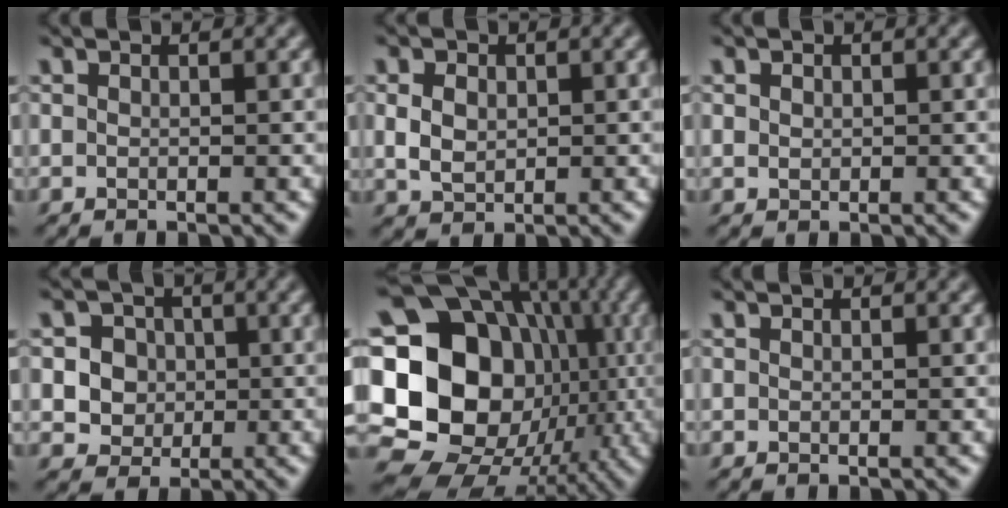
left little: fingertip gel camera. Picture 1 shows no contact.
{"total": 2.5, "force": [0.1, 1.9, 1.6], "torque": [-0.040, -0.001, 0.001]}
{"total": 0.6, "force": [0.1, 0.5, 0.2], "torque": [-0.002, -0.003, 0.004]}
{"total": 4.9, "force": [0.3, 4.5, 1.8], "torque": [-0.025, 0.016, 0.001]}
{"total": 23.3, "force": [-1.1, 20.2, 11.5], "torque": [-0.227, 0.031, -0.059]}
{"total": 0.0}